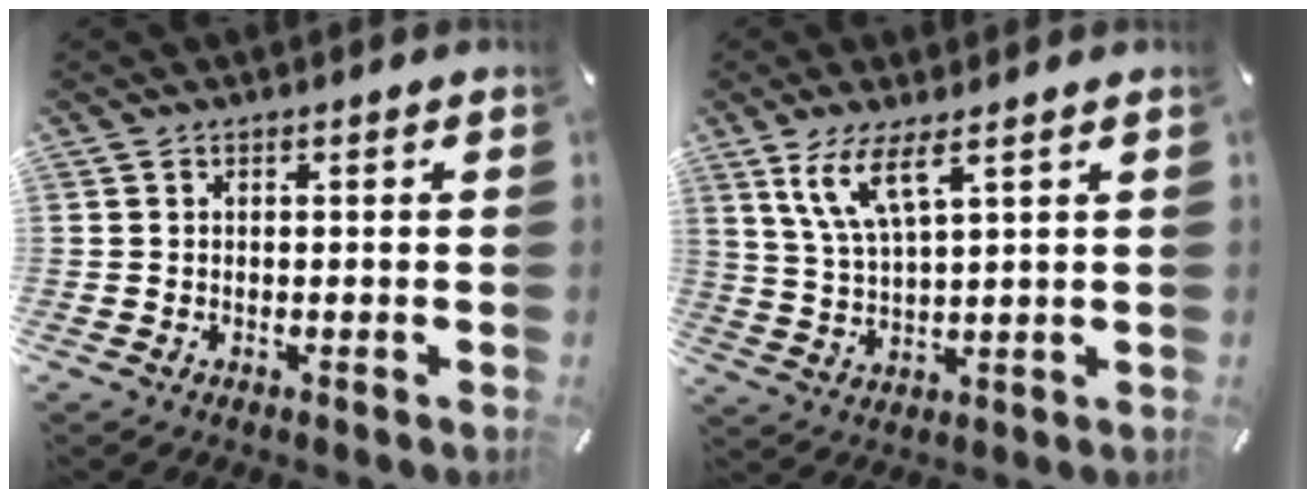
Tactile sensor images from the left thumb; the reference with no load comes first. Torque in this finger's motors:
{"motor_torque": [0.83, 0.66, 0.89, -0.95, 0.23]}